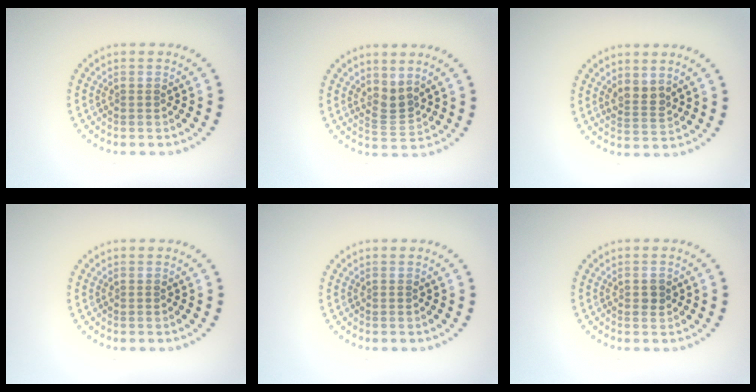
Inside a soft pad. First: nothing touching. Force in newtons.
{"total": 2.1, "press": 1.4, "slide": 1.6}
{"total": 2.0, "press": 1.7, "slide": 1.2}
{"total": 0.0}
{"total": 0.0}
{"total": 1.0, "press": 1.0, "slide": 0.1}